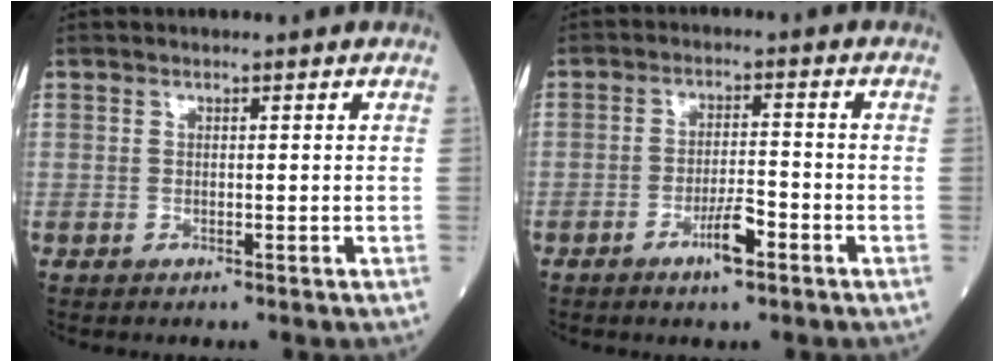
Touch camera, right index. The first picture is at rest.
{"total": 4.7, "force": [-2.7, 0.7, 3.8], "torque": [-0.069, 0.000, -0.048]}